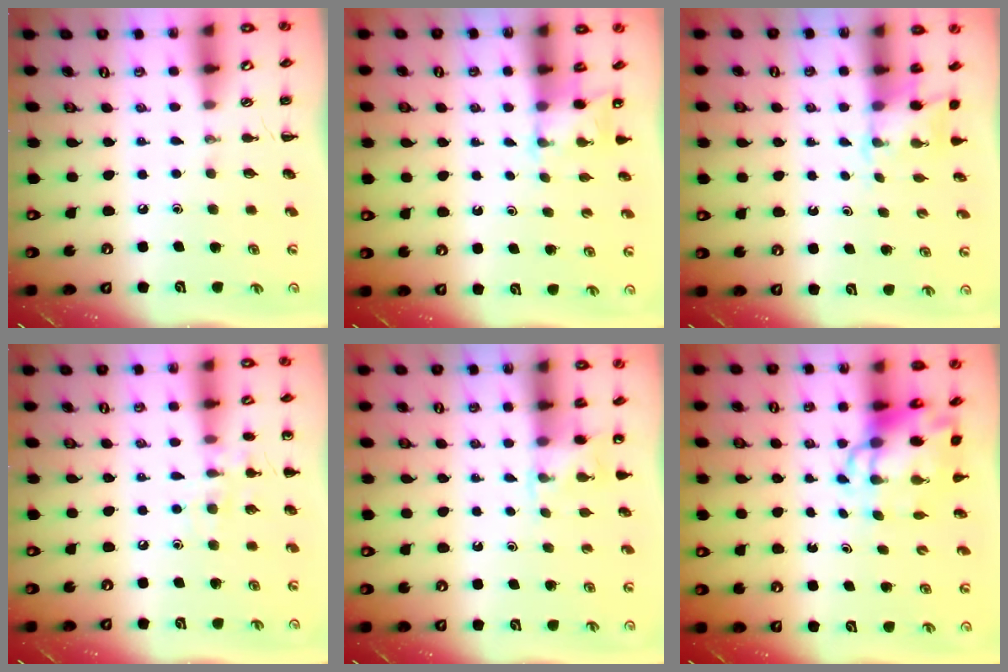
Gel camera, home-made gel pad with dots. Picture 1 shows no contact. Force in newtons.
{"total": 2.8, "press": 2.7, "slide": 0.9}
{"total": 2.6, "press": 2.5, "slide": 0.6}
{"total": 8.7, "press": 8.5, "slide": 1.9}
{"total": 4.4, "press": 4.1, "slide": 1.4}
{"total": 7.4, "press": 7.1, "slide": 2.0}